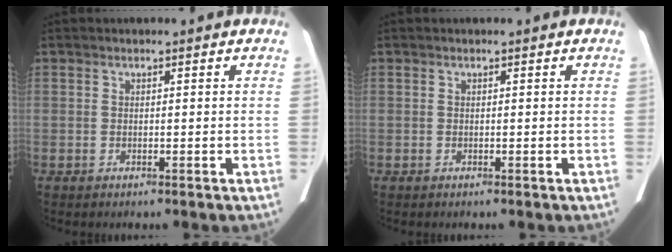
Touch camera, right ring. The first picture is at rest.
{"total": 0.0}